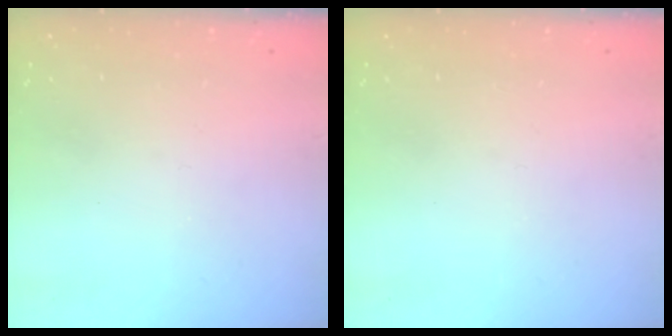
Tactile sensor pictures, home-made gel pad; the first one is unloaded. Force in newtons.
{"total": 0.0}